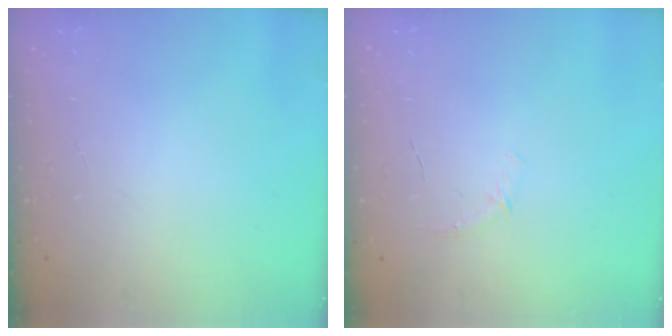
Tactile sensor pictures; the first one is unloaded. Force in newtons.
{"total": 3.8, "press": 3.6, "slide": 1.2}